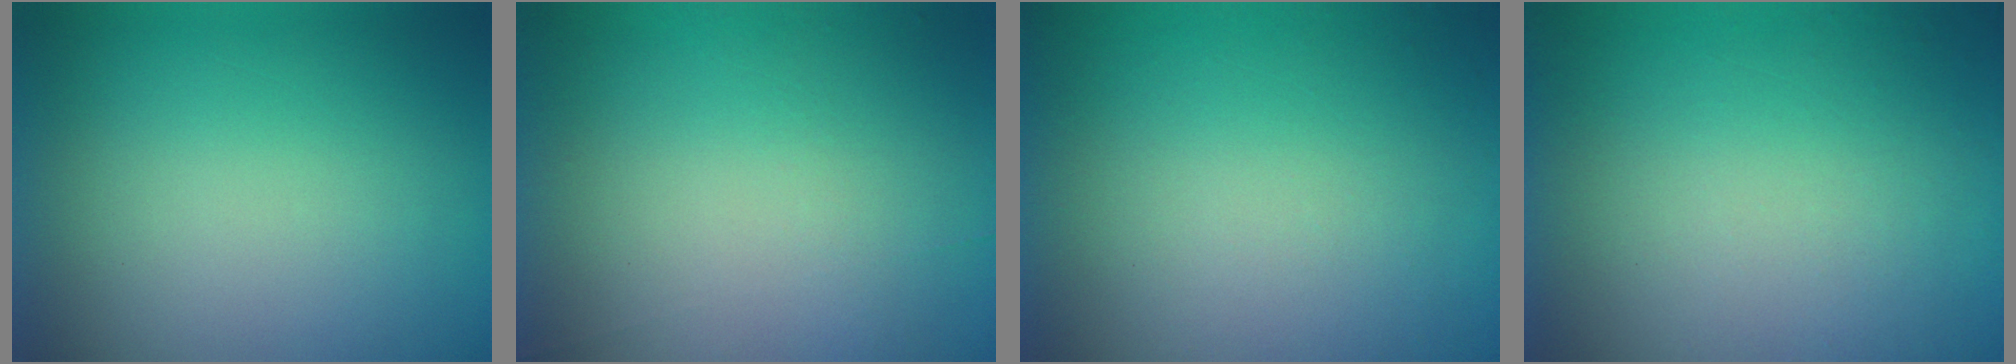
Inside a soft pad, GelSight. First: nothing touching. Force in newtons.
{"total": 4.5}
{"total": 5.6}
{"total": 4.7}